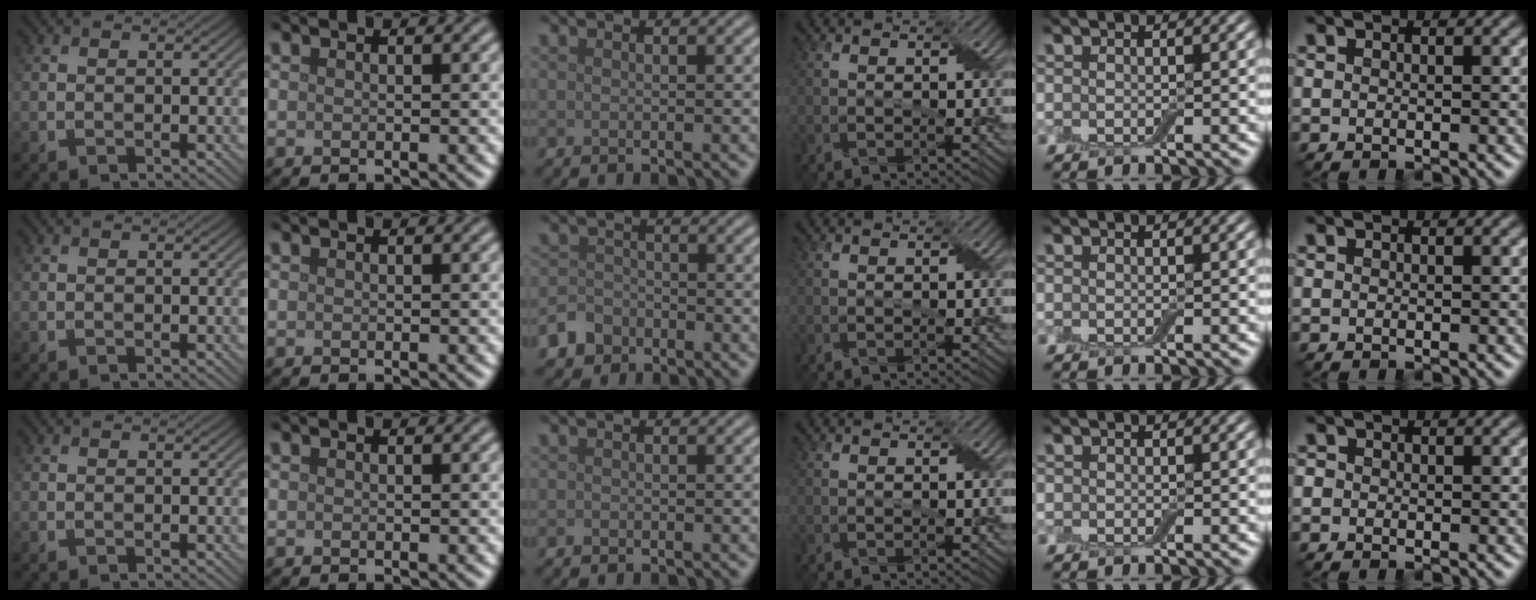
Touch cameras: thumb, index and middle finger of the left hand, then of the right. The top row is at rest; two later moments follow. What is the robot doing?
{"motion": "fold", "object": "aluminum foil"}